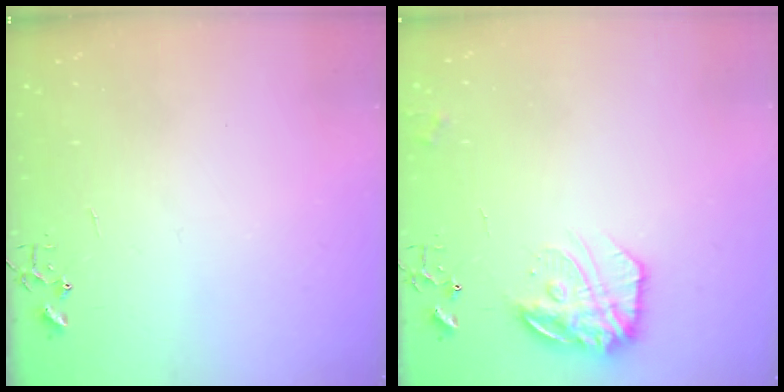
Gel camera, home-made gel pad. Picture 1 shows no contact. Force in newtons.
{"total": 16.0, "press": 15.9, "slide": 1.3}